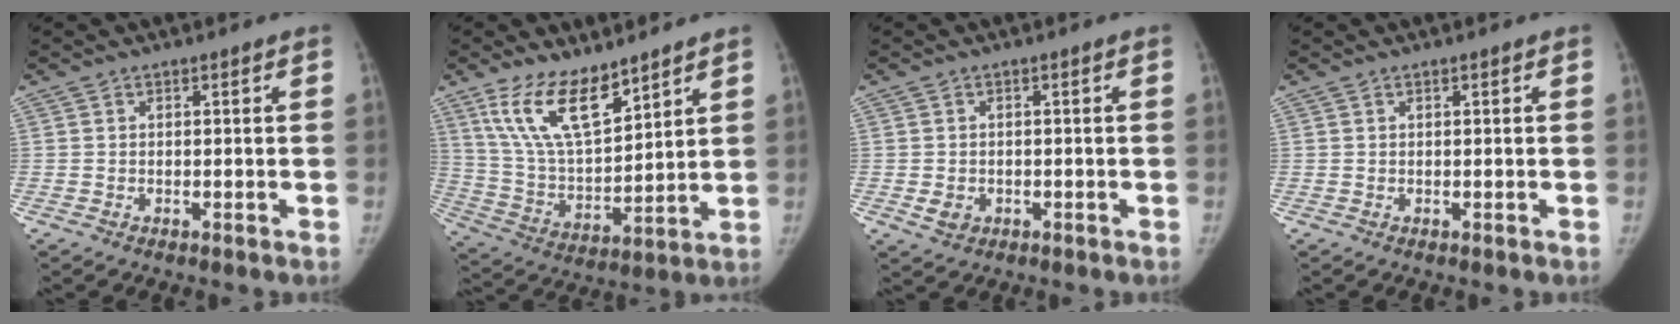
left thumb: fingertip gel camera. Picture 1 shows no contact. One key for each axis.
{"total": 14.3, "fx": 9.7, "fy": 5.7, "fz": 8.9, "tx": -0.138, "ty": -0.055, "tz": 0.201}
{"total": 2.8, "fx": -0.9, "fy": 2.2, "fz": 1.4, "tx": -0.019, "ty": 0.002, "tz": -0.008}
{"total": 0.0}